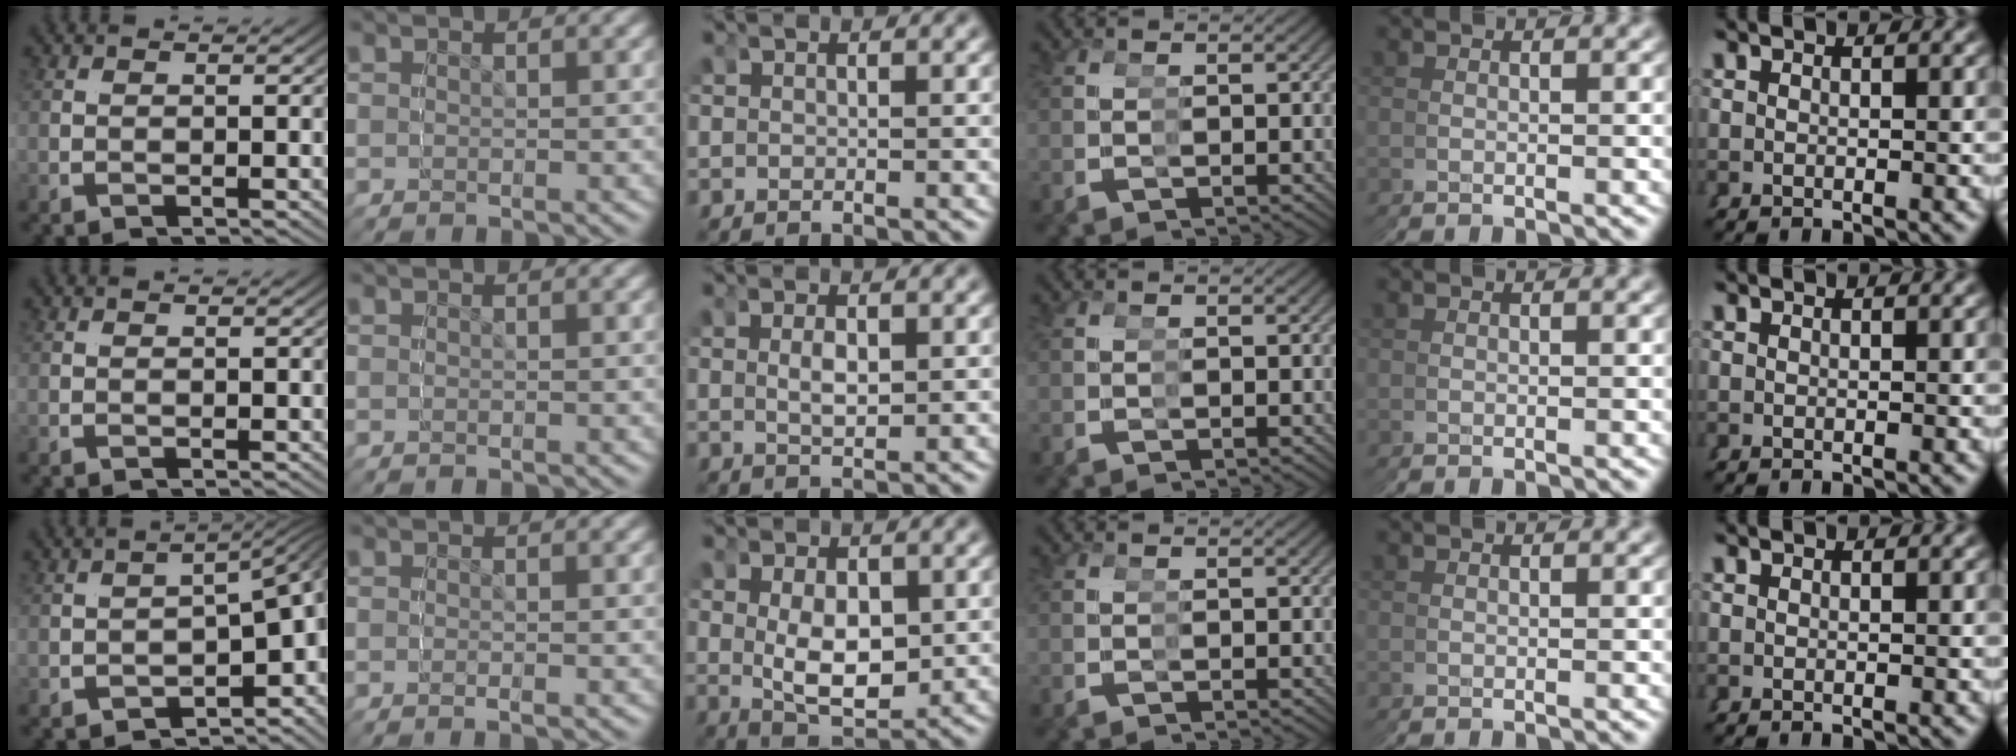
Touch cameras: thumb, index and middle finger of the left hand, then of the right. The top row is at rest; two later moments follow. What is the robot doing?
{"motion": "grasp_and_lifting", "object": "condiment"}